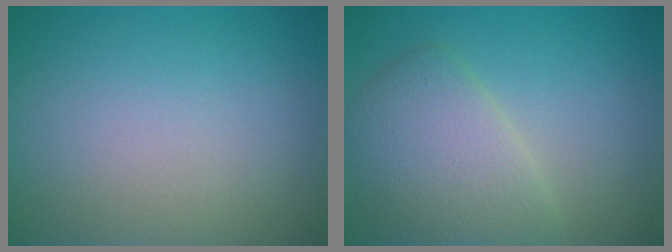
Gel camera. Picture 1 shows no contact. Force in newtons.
{"total": 4.9, "press": 4.9, "slide": 0.3}